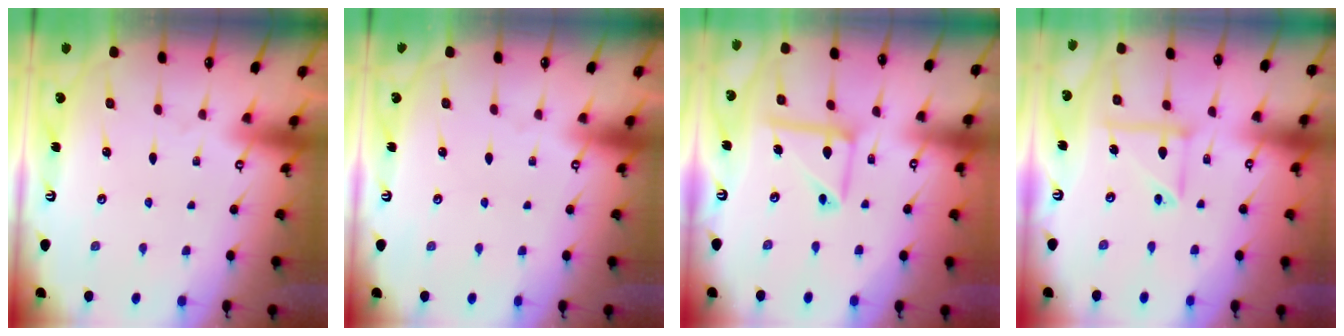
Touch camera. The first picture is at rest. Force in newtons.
{"total": 0.0}
{"total": 11.2, "press": 11.1, "slide": 1.1}
{"total": 9.6, "press": 9.6, "slide": 0.8}